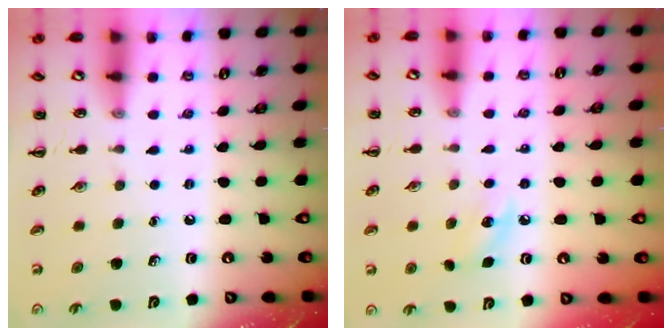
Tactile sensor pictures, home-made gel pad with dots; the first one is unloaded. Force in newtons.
{"total": 6.3, "press": 6.1, "slide": 1.9}